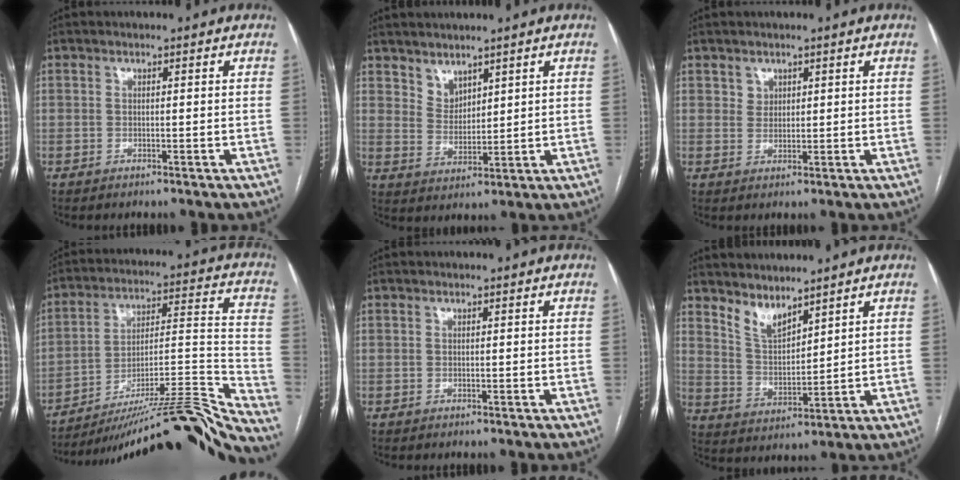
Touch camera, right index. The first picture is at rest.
{"total": 3.9, "force": [3.2, 2.1, 0.9], "torque": [-0.017, 0.001, 0.073]}
{"total": 1.9, "force": [1.1, 1.5, 0.3], "torque": [0.004, 0.001, 0.017]}
{"total": 27.6, "force": [-25.2, -0.7, 11.0], "torque": [-0.085, 0.005, -0.364]}
{"total": 0.0}
{"total": 5.6, "force": [4.9, 1.7, 2.1], "torque": [-0.047, -0.004, 0.112]}